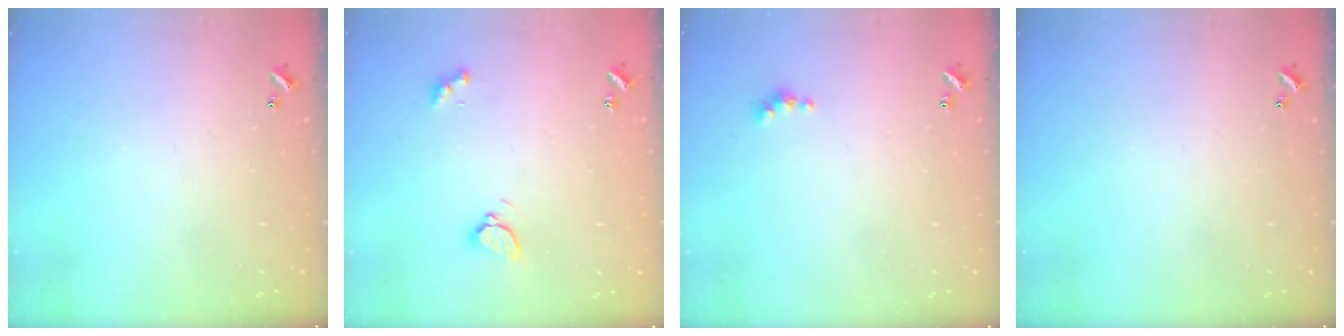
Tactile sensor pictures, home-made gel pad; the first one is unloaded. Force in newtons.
{"total": 3.3, "press": 3.3, "slide": 0.5}
{"total": 2.0, "press": 2.0, "slide": 0.5}
{"total": 0.0}